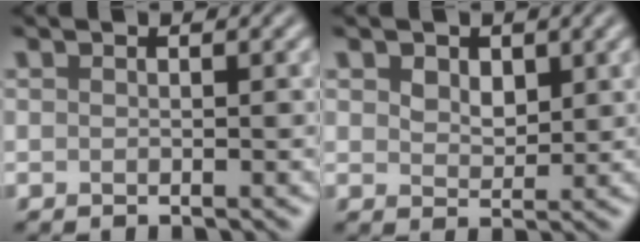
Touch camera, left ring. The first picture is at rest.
{"total": 2.2, "force": [1.1, 1.4, 1.3], "torque": [-0.025, -0.003, 0.021]}